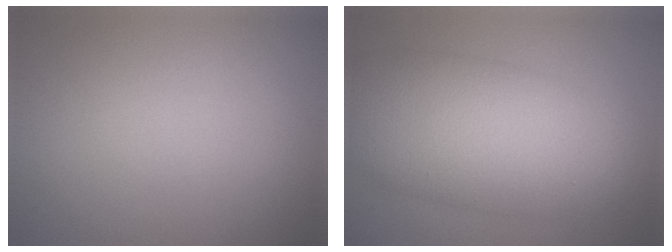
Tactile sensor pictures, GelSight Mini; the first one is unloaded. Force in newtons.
{"total": 10.1, "press": 10.1, "slide": 0.2}